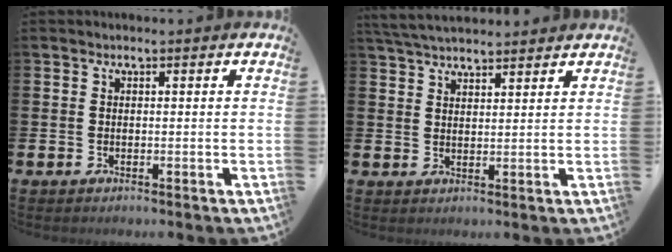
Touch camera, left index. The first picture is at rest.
{"total": 4.3, "force": [4.1, 0.7, 1.0], "torque": [-0.026, -0.014, 0.076]}